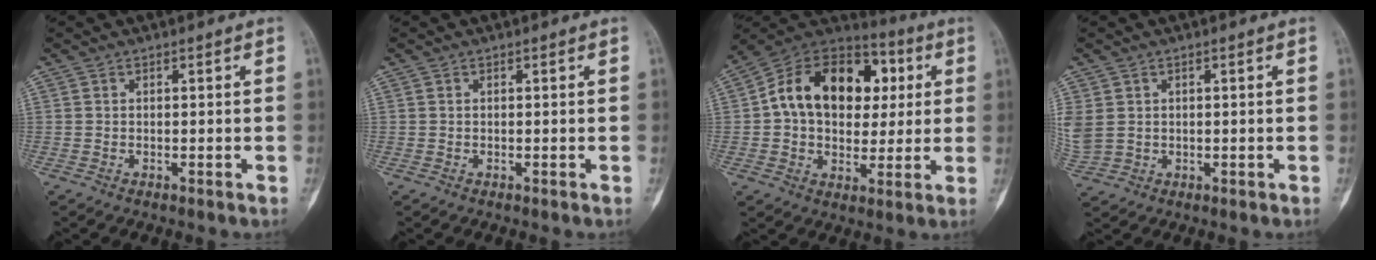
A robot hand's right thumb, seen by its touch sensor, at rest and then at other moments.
{"total": 0.0}
{"total": 21.3, "force": [3.5, 14.9, 14.8], "torque": [-0.209, 0.026, 0.053]}
{"total": 6.3, "force": [1.0, 5.2, 3.5], "torque": [-0.094, 0.004, 0.033]}